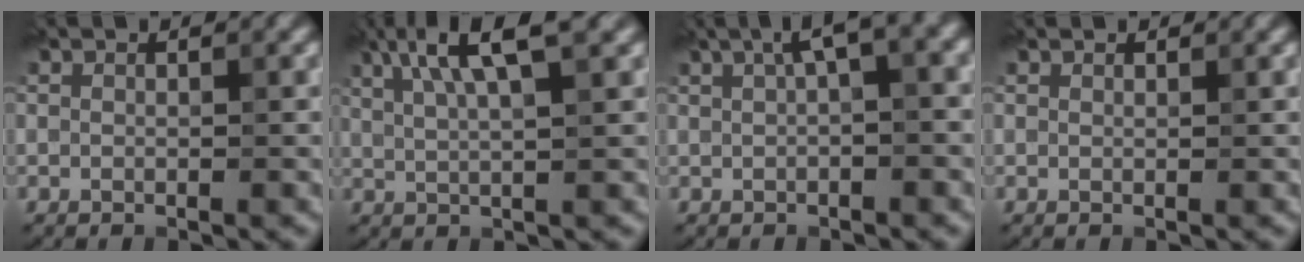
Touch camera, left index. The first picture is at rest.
{"total": 6.1, "force": [3.4, 1.3, 5.0], "torque": [-0.081, 0.014, 0.055]}
{"total": 4.1, "force": [1.7, 0.9, 3.6], "torque": [-0.055, 0.017, 0.022]}
{"total": 0.7, "force": [0.6, 0.2, -0.2], "torque": [0.005, -0.002, 0.007]}